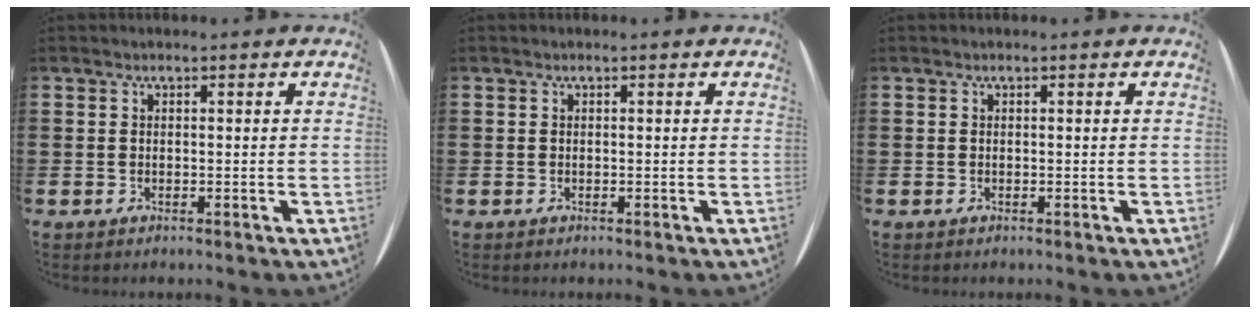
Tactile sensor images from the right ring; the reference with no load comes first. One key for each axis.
{"total": 0.0}
{"total": 0.0}